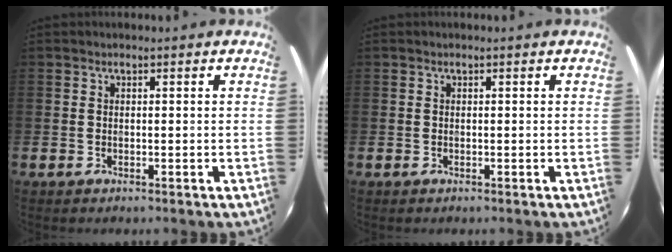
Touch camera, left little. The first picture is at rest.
{"total": 0.0}